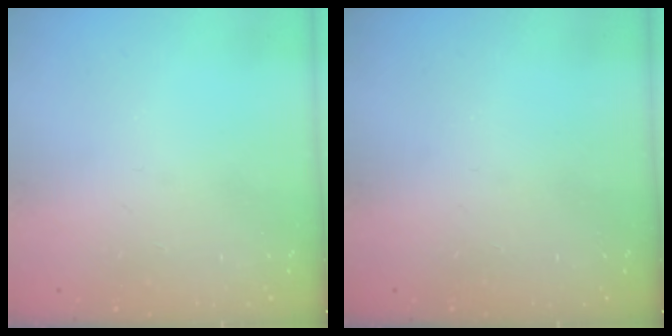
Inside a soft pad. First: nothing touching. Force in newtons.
{"total": 0.0}